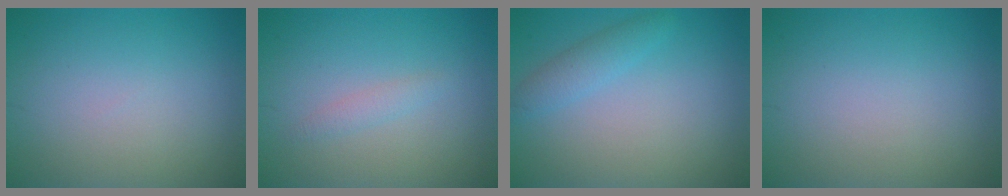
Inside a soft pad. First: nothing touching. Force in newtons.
{"total": 1.0, "press": 1.0, "slide": 0.1}
{"total": 1.9, "press": 1.9, "slide": 0.1}
{"total": 0.0}